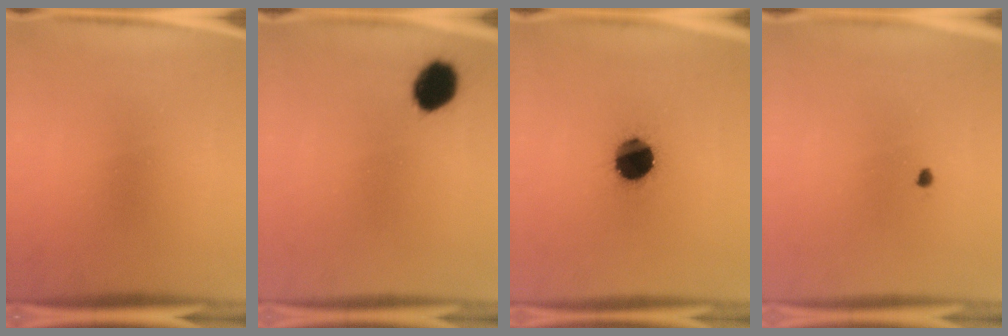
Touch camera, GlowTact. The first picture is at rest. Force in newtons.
{"total": 7.9}
{"total": 14.1}
{"total": 1.0}